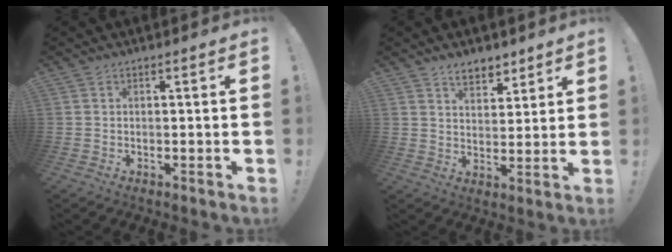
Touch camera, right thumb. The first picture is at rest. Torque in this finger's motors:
{"motor_torque": [-0.04, 1.61, 0.13, 0.09, 0.00]}